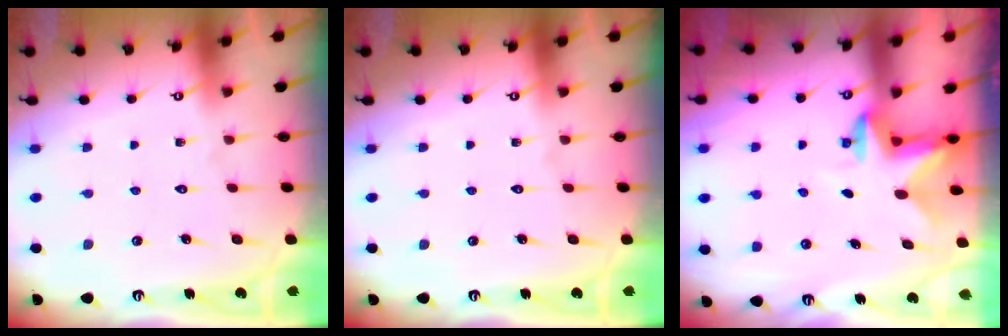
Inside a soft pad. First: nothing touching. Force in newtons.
{"total": 0.0}
{"total": 3.0, "press": 2.9, "slide": 0.6}